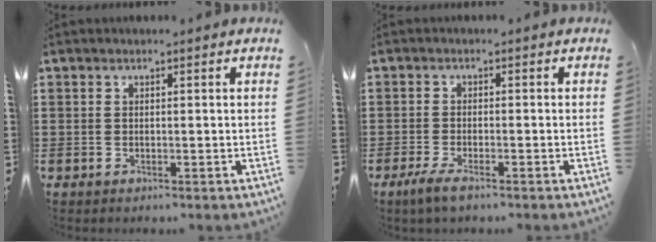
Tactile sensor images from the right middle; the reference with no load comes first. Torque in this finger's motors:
{"motor_torque": [1.33, 0.41, 0.35, 0.09]}